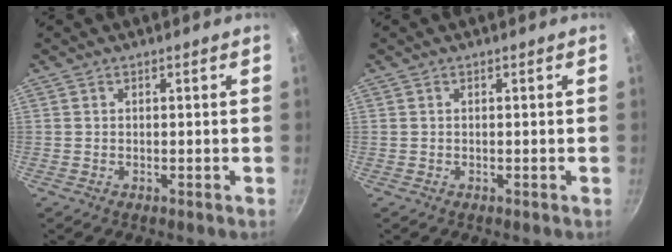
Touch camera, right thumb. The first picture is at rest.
{"total": 0.0}